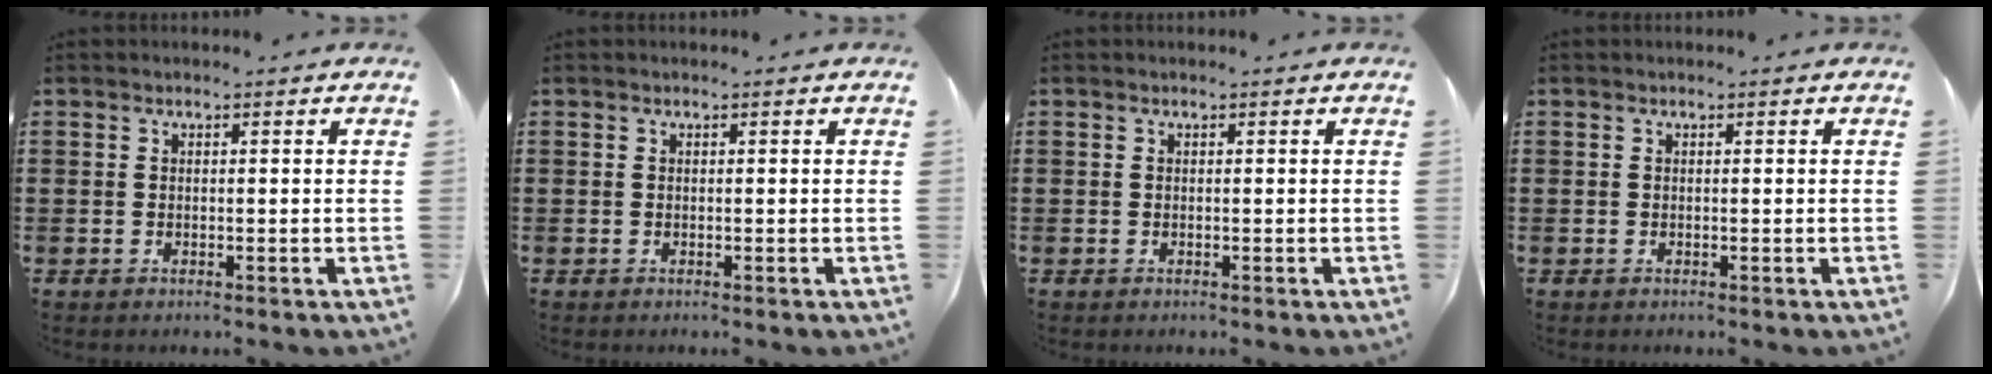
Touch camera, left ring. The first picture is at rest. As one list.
[{"total": 0.0}, {"total": 0.0}, {"total": 0.0}]